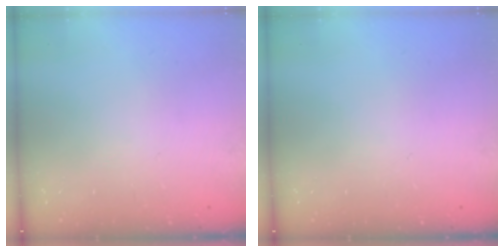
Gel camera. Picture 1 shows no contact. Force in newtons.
{"total": 0.0}